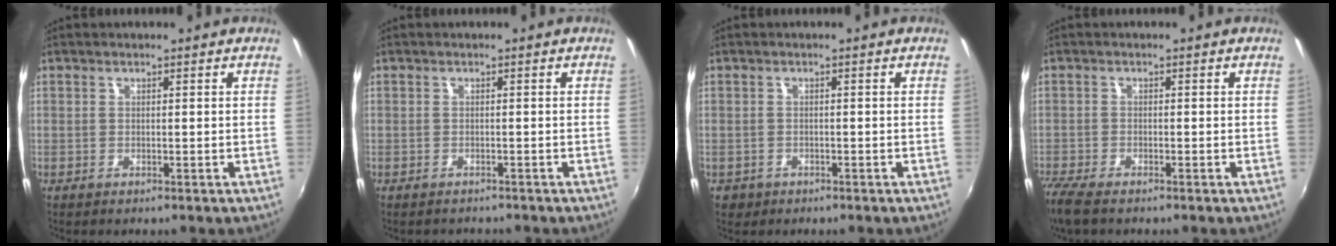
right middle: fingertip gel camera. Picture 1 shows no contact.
{"total": 1.6, "force": [-1.5, 0.5, 0.3], "torque": [-0.009, -0.006, -0.020]}
{"total": 2.4, "force": [-1.1, 2.1, 0.8], "torque": [-0.022, -0.003, -0.013]}
{"total": 5.1, "force": [-4.1, 1.2, 2.8], "torque": [-0.077, -0.022, -0.082]}